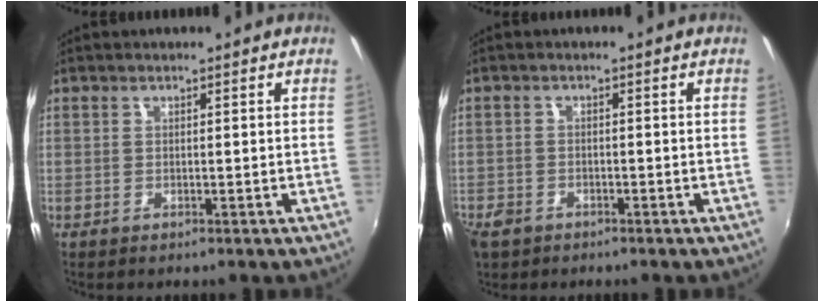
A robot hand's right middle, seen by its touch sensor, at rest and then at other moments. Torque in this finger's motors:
{"motor_torque": [-0.05, 0.06, 0.09, 0.05]}